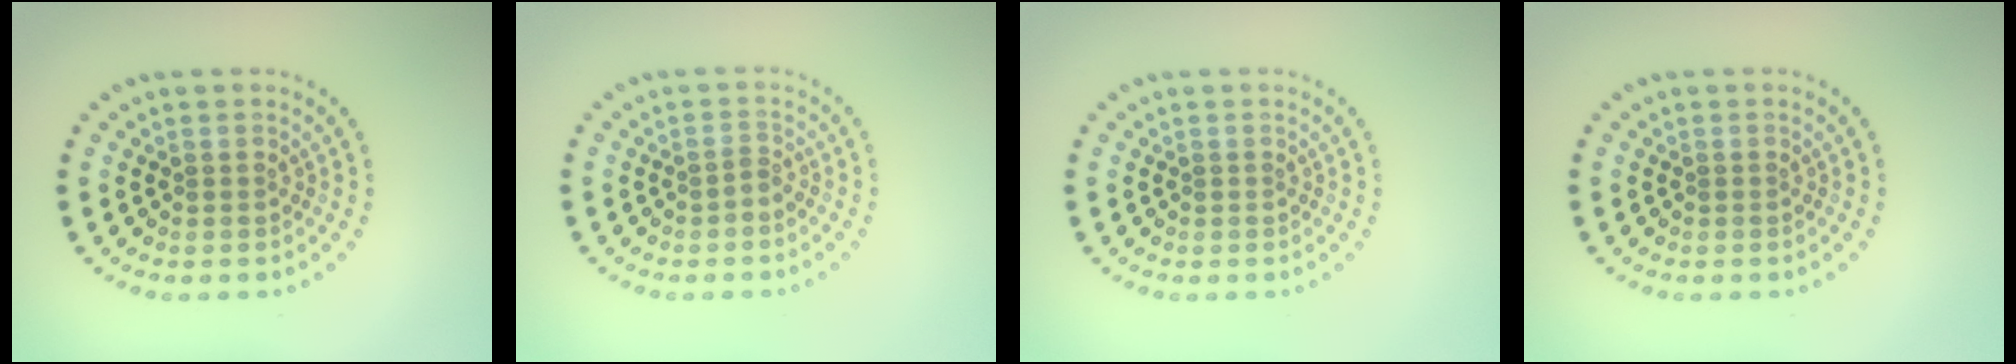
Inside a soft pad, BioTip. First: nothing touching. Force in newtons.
{"total": 0.6, "press": 0.2, "slide": 0.5}
{"total": 0.0}
{"total": 0.0}